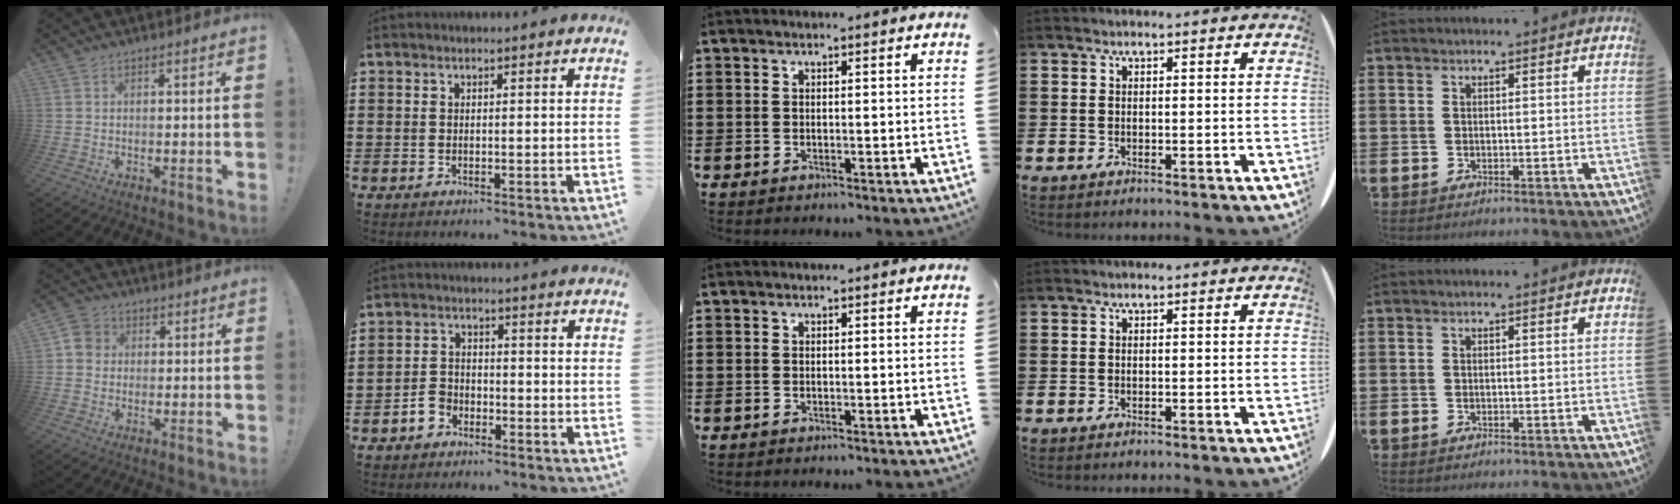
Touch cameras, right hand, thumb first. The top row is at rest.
{"thumb": {"total": 5.2, "force": [0.5, 4.8, 1.8], "torque": [-0.025, 0.015, 0.012]}, "index": {"total": 3.1, "force": [-2.0, 2.2, 1.0], "torque": [-0.031, 0.004, -0.044]}}